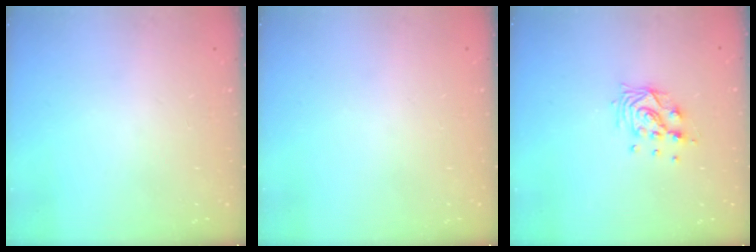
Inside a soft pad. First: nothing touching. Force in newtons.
{"total": 0.0}
{"total": 10.0, "press": 9.9, "slide": 1.2}